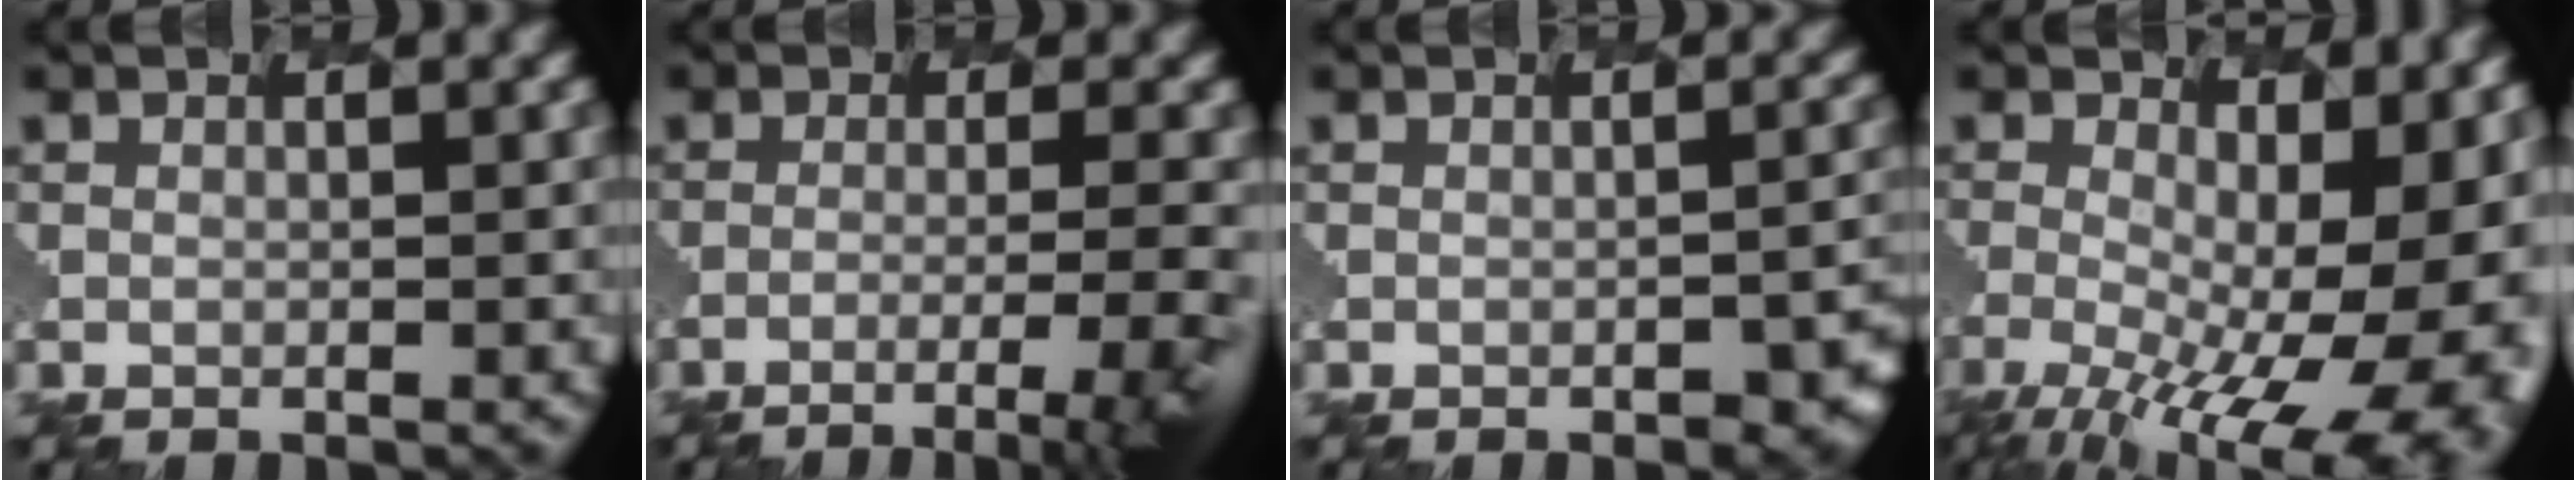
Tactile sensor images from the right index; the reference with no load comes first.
{"total": 5.7, "force": [-3.4, 1.2, 4.4], "torque": [-0.063, -0.003, -0.046]}
{"total": 5.8, "force": [-1.9, 2.7, 4.8], "torque": [-0.049, -0.012, -0.003]}
{"total": 16.2, "force": [-4.6, 7.7, 13.5], "torque": [-0.178, -0.026, -0.035]}